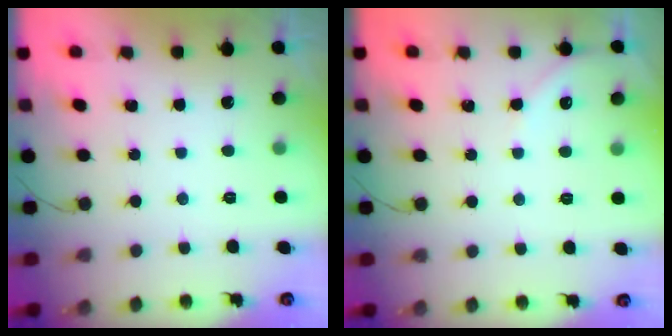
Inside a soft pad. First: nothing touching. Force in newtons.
{"total": 2.3, "press": 2.3, "slide": 0.4}